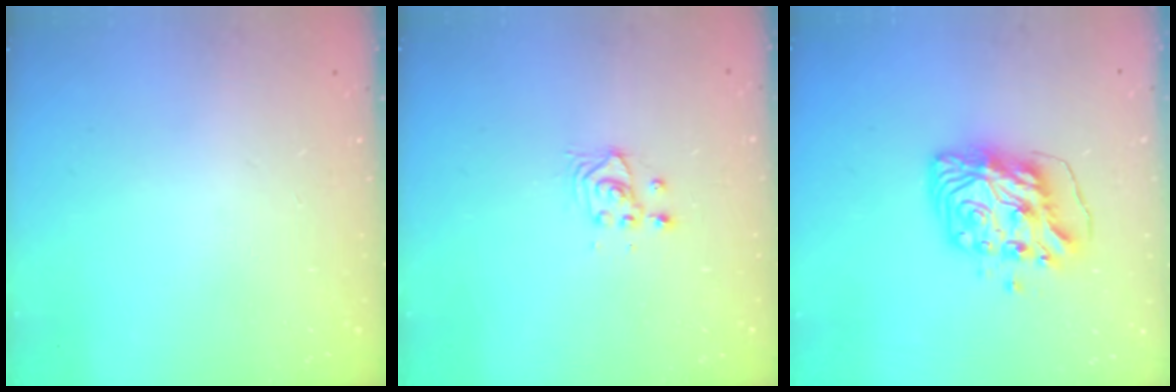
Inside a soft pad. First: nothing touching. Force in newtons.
{"total": 3.7, "press": 3.7, "slide": 0.3}
{"total": 10.0, "press": 9.9, "slide": 1.4}